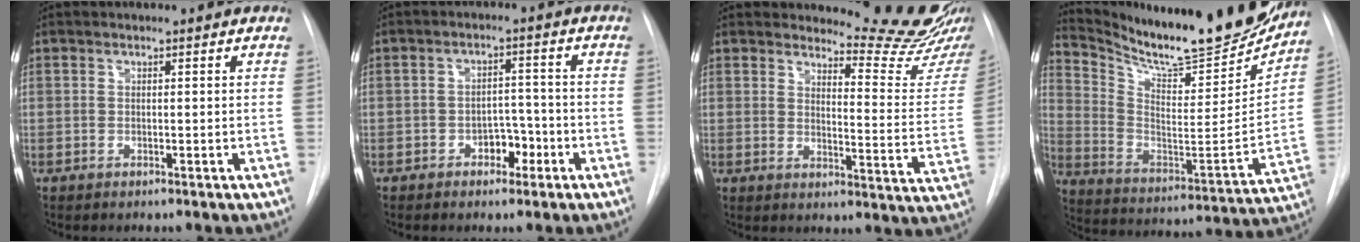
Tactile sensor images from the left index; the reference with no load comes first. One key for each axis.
{"total": 3.9, "fx": -2.1, "fy": 2.4, "fz": 2.3, "tx": -0.023, "ty": 0.010, "tz": -0.031}
{"total": 13.6, "fx": 13.1, "fy": -0.8, "fz": 3.7, "tx": -0.047, "ty": -0.110, "tz": 0.151}
{"total": 25.0, "fx": 22.4, "fy": 3.8, "fz": 10.6, "tx": -0.179, "ty": -0.073, "tz": 0.328}